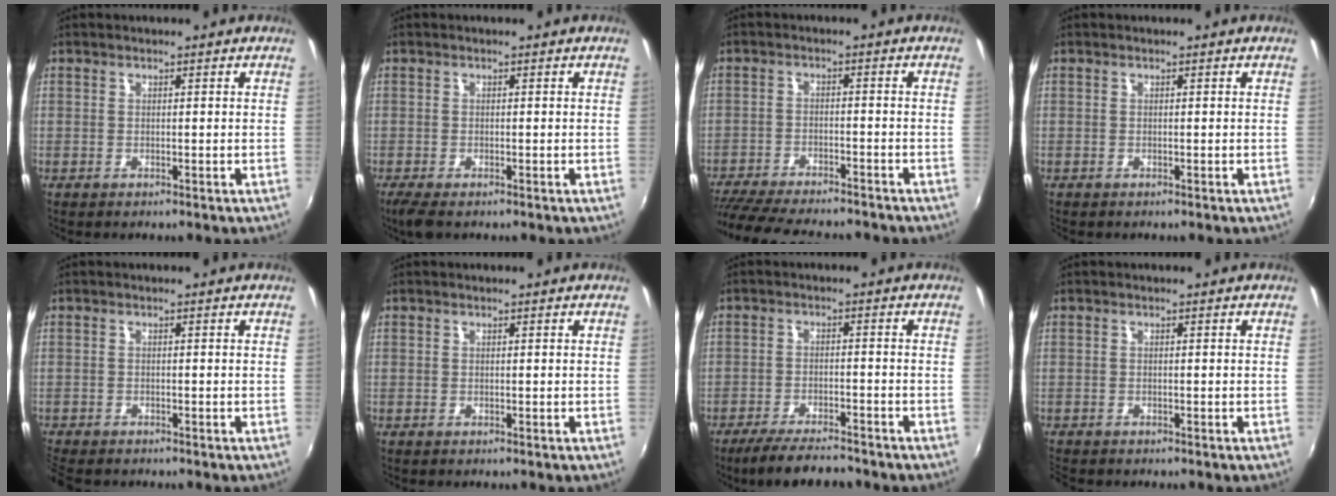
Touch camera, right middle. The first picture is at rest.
{"total": 3.1, "force": [-2.1, 0.7, 2.2], "torque": [-0.044, -0.016, -0.036]}
{"total": 16.9, "force": [-14.7, 3.4, 7.6], "torque": [-0.157, -0.029, -0.226]}
{"total": 0.0}
{"total": 3.5, "force": [-3.2, 1.1, 1.1], "torque": [-0.037, -0.019, -0.059]}
{"total": 0.0}
{"total": 8.7, "force": [-7.5, 1.6, 4.1], "torque": [-0.095, -0.016, -0.123]}
{"total": 1.6, "force": [-1.4, 0.5, 0.3], "torque": [-0.009, -0.010, -0.025]}